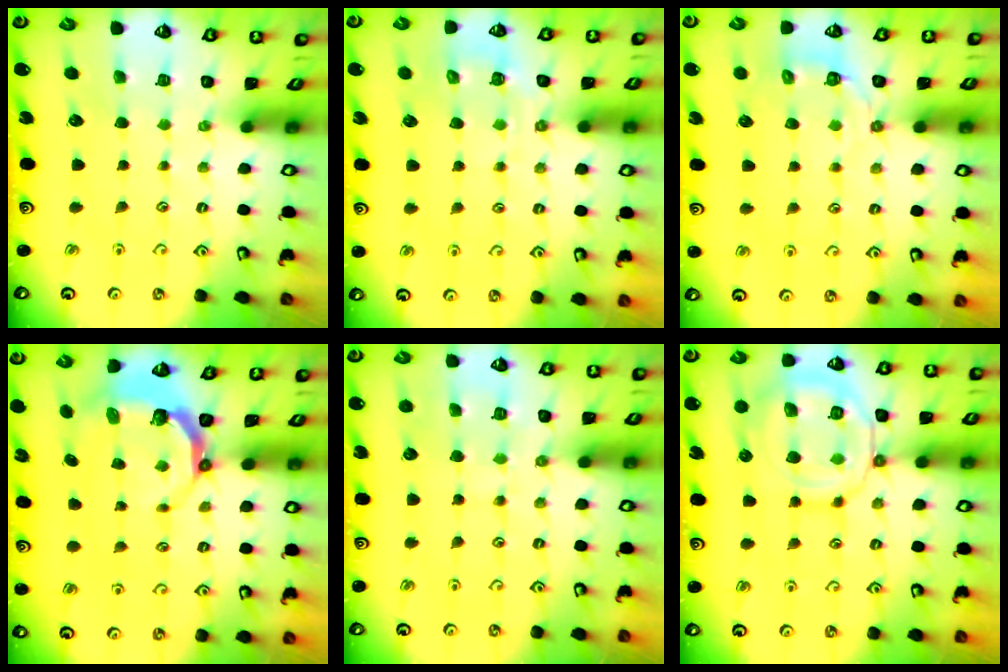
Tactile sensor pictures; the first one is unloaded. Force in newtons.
{"total": 6.2, "press": 6.1, "slide": 1.0}
{"total": 4.4, "press": 4.0, "slide": 1.9}
{"total": 5.6, "press": 4.5, "slide": 3.3}
{"total": 6.7, "press": 6.6, "slide": 0.6}
{"total": 14.4, "press": 14.4, "slide": 1.3}